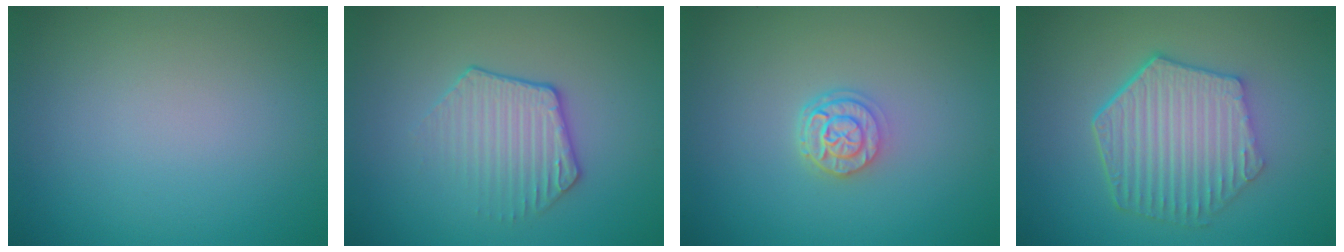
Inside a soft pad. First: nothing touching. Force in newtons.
{"total": 2.7, "press": 2.2, "slide": 1.6}
{"total": 2.7, "press": 2.1, "slide": 1.7}
{"total": 6.4, "press": 4.8, "slide": 4.3}